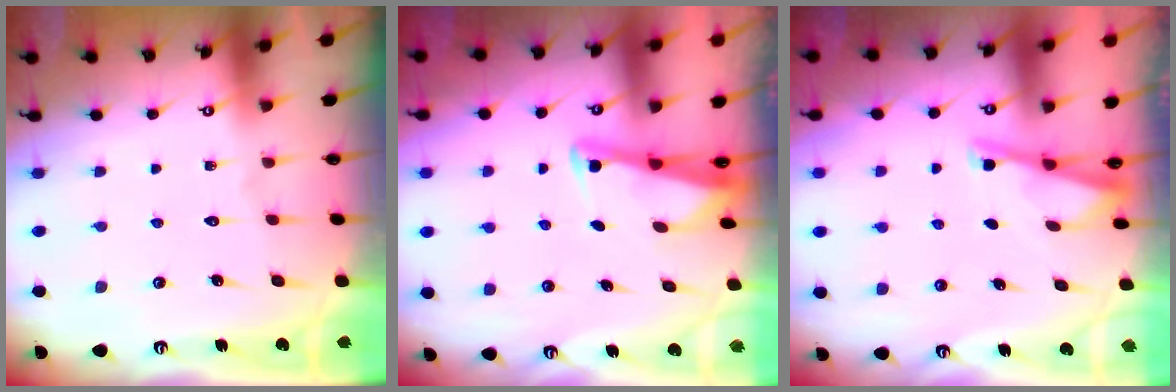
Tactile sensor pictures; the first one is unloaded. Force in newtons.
{"total": 3.0, "press": 3.0, "slide": 0.3}
{"total": 3.3, "press": 3.3, "slide": 0.2}